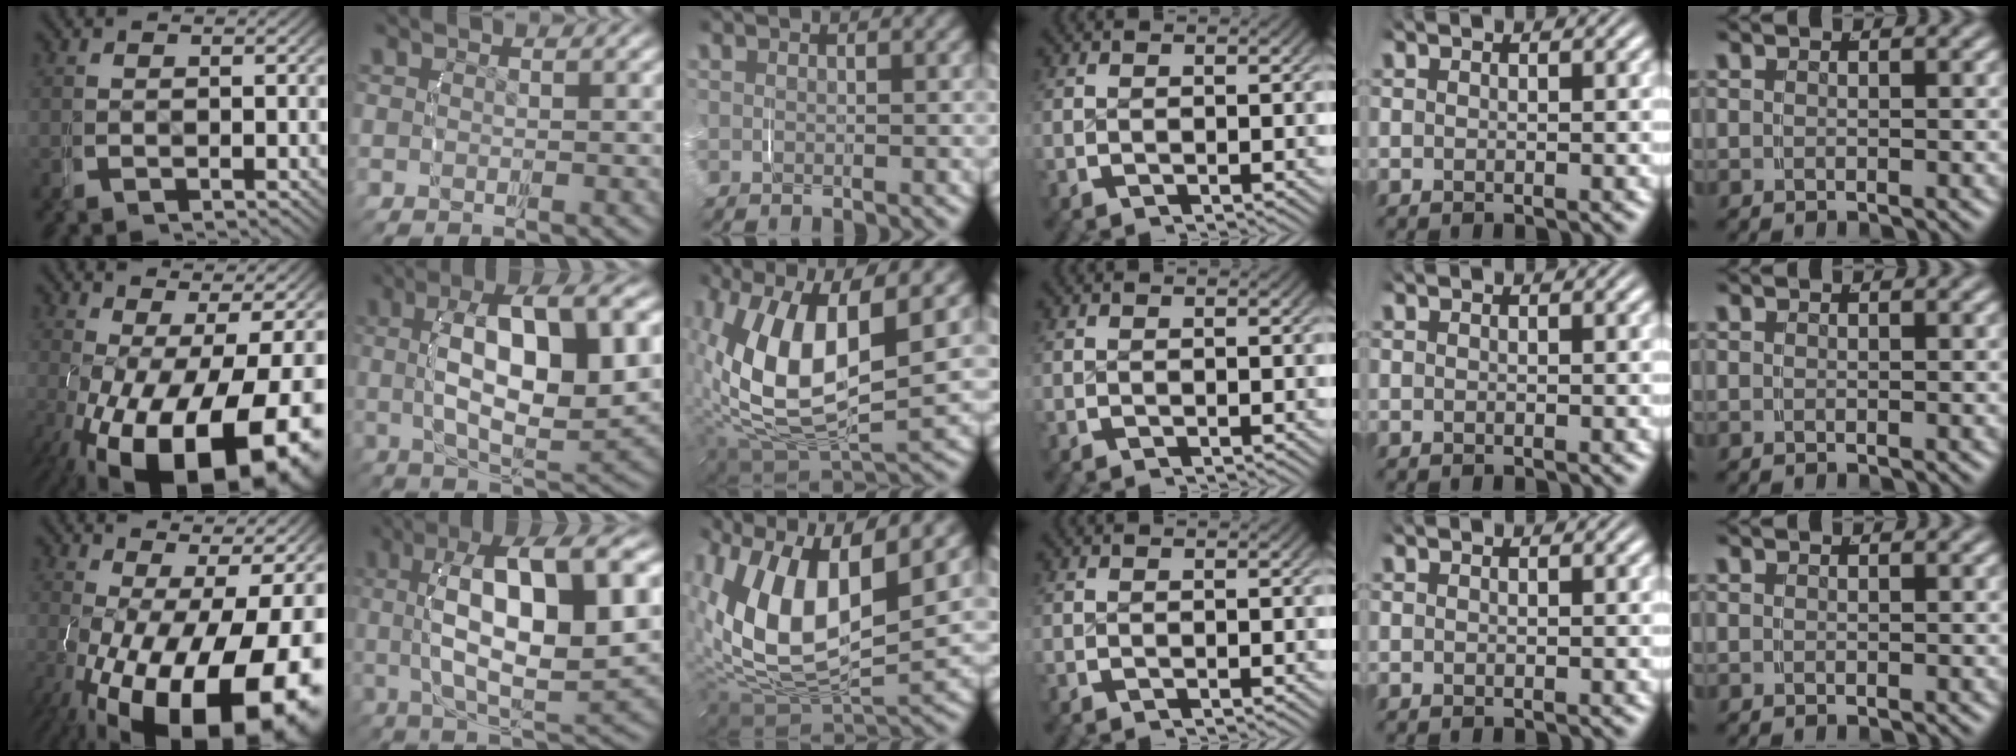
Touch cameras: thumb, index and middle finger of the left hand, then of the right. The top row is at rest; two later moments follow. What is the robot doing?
{"motion": "grasp_and_lifting", "object": "water bottle"}